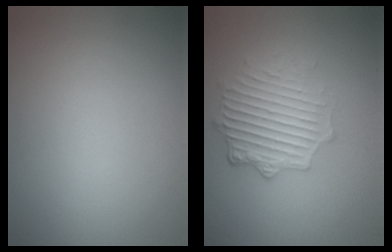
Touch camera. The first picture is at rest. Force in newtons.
{"total": 4.7, "press": 3.5, "slide": 3.1}